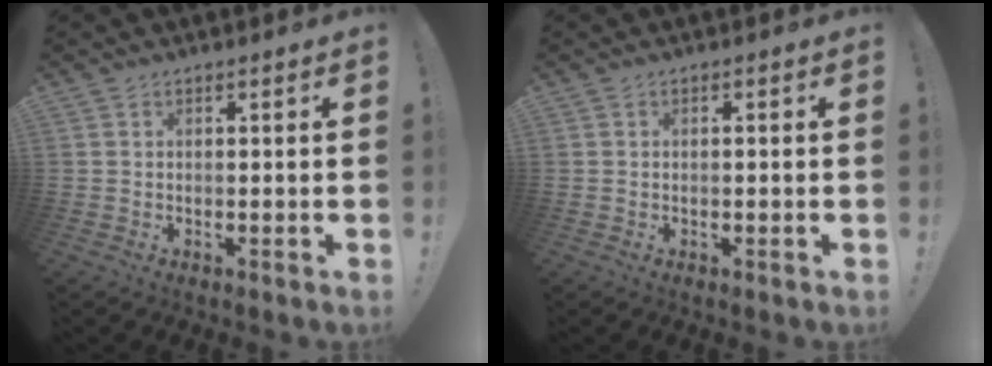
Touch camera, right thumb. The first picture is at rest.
{"total": 0.6, "force": [-0.4, 0.1, 0.4], "torque": [-0.014, 0.003, -0.007]}